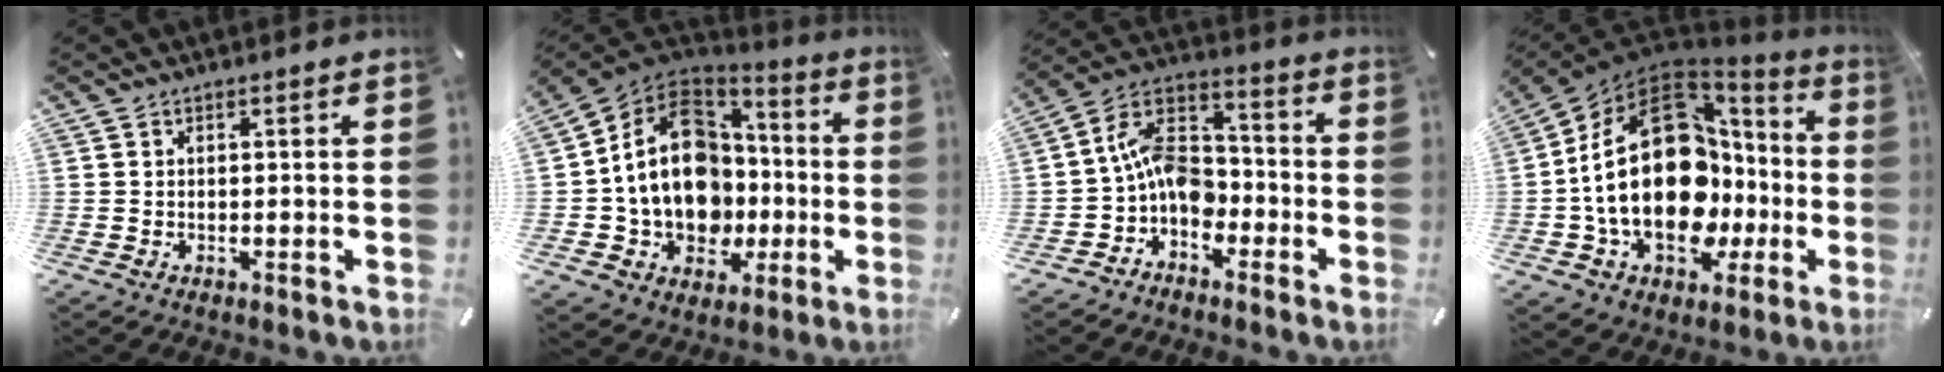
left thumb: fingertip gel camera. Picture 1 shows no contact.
{"total": 19.0, "force": [0.0, 15.7, 10.8], "torque": [-0.220, 0.001, 0.005]}
{"total": 11.4, "force": [-3.6, 8.4, 6.9], "torque": [-0.147, 0.028, -0.067]}
{"total": 30.1, "force": [-0.7, 20.1, 22.4], "torque": [-0.425, -0.006, 0.010]}